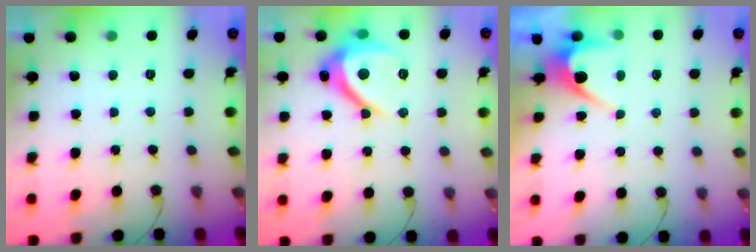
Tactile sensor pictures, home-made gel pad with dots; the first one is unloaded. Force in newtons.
{"total": 10.5, "press": 10.5, "slide": 0.7}
{"total": 4.7, "press": 4.7, "slide": 0.3}